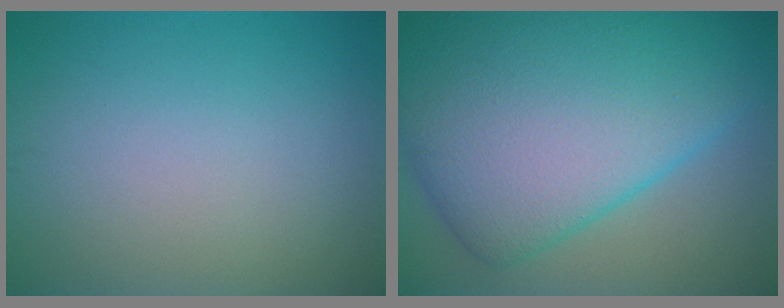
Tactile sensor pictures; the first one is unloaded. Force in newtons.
{"total": 15.8, "press": 15.8, "slide": 0.1}